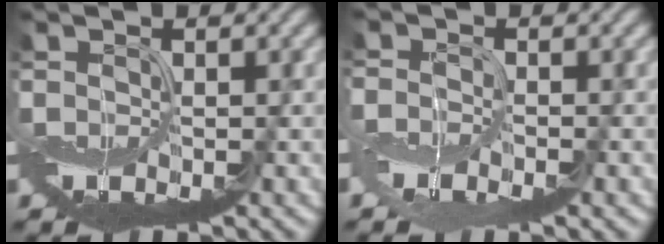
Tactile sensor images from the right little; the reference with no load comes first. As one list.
[{"total": 2.2, "force": [-1.6, 1.0, 1.2], "torque": [-0.024, -0.002, -0.039]}]